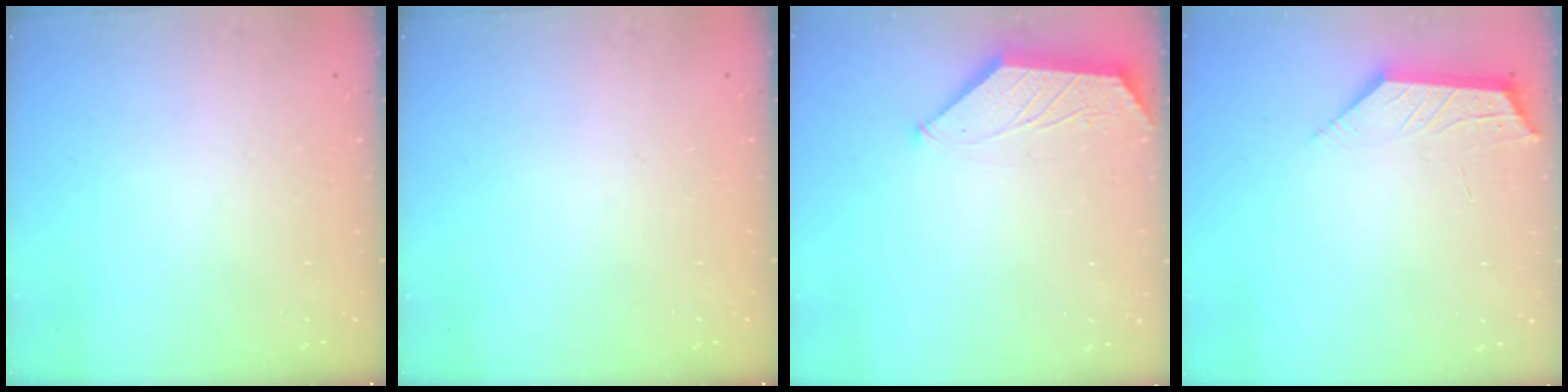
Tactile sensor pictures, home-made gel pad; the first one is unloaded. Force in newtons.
{"total": 0.0}
{"total": 1.6, "press": 1.6, "slide": 0.3}
{"total": 2.6, "press": 2.5, "slide": 0.4}